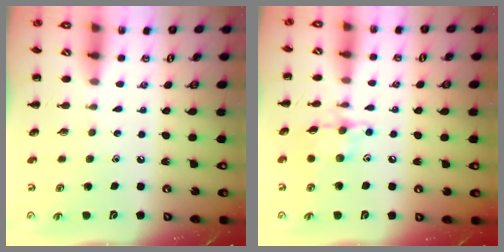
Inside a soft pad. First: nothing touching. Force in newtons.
{"total": 10.4, "press": 10.4, "slide": 0.5}